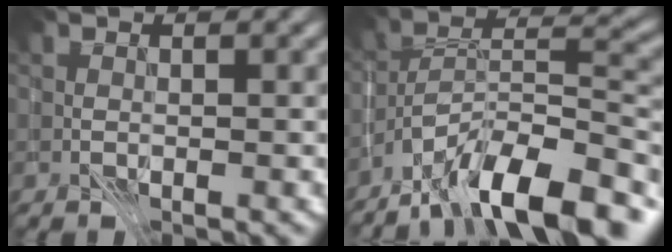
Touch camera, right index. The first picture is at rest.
{"total": 13.0, "force": [-9.3, 4.4, 7.9], "torque": [-0.131, 0.020, -0.165]}